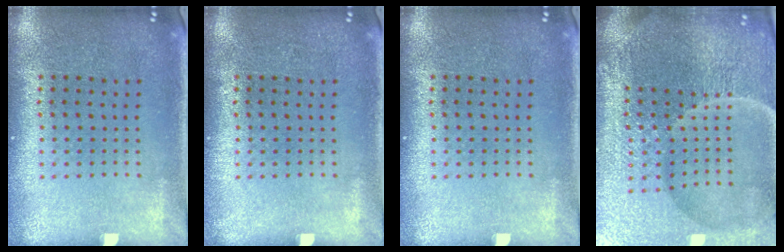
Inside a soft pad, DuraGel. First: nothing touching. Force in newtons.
{"total": 0.0}
{"total": 0.0}
{"total": 6.5, "press": 5.8, "slide": 2.9}